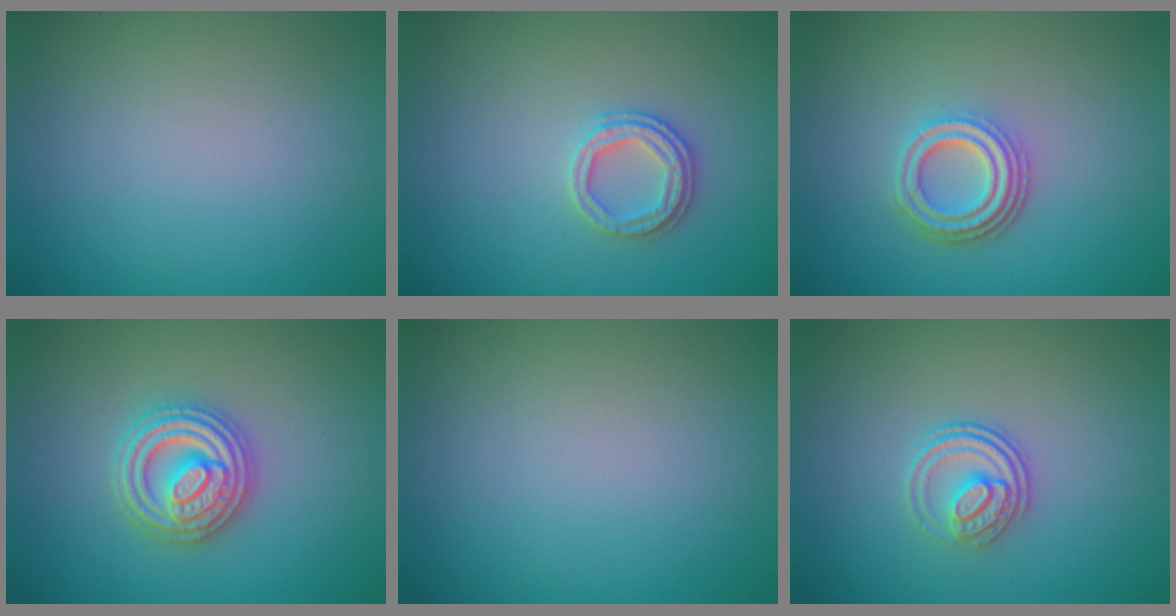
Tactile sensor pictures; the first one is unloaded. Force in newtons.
{"total": 2.6, "press": 2.4, "slide": 0.8}
{"total": 4.1, "press": 3.1, "slide": 2.7}
{"total": 5.0, "press": 4.9, "slide": 0.6}
{"total": 0.0}
{"total": 2.5, "press": 2.0, "slide": 1.5}